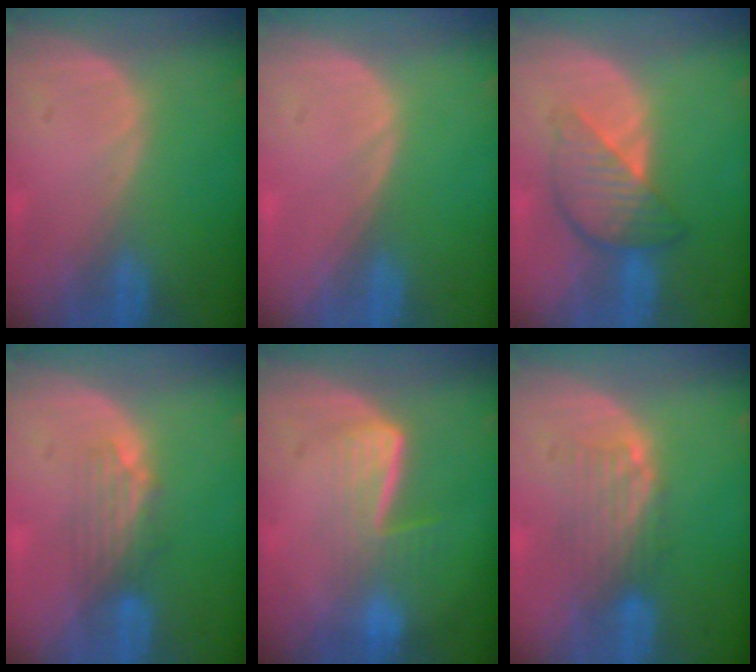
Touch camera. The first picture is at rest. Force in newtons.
{"total": 0.0}
{"total": 6.2, "press": 6.2, "slide": 0.3}
{"total": 3.4, "press": 3.3, "slide": 0.9}
{"total": 6.7, "press": 5.7, "slide": 3.6}
{"total": 5.1, "press": 4.4, "slide": 2.6}